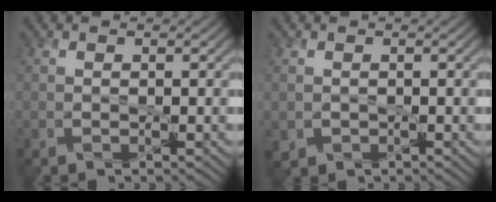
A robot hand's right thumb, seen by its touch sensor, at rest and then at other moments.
{"total": 1.5, "force": [-0.2, 1.5, 0.0], "torque": [-0.006, -0.013, -0.004]}